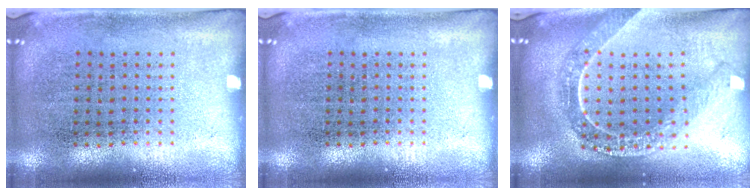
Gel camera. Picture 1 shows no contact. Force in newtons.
{"total": 0.0}
{"total": 2.2, "press": 1.9, "slide": 1.1}